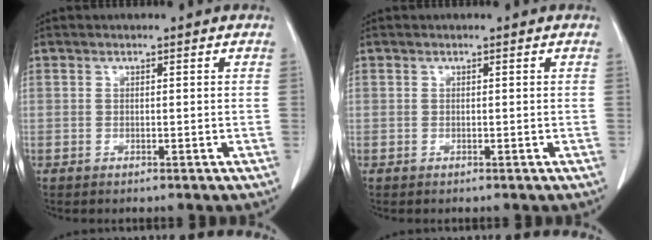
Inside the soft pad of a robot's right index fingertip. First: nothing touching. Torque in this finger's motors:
{"motor_torque": [0.00, 0.00, 0.00, 0.00]}